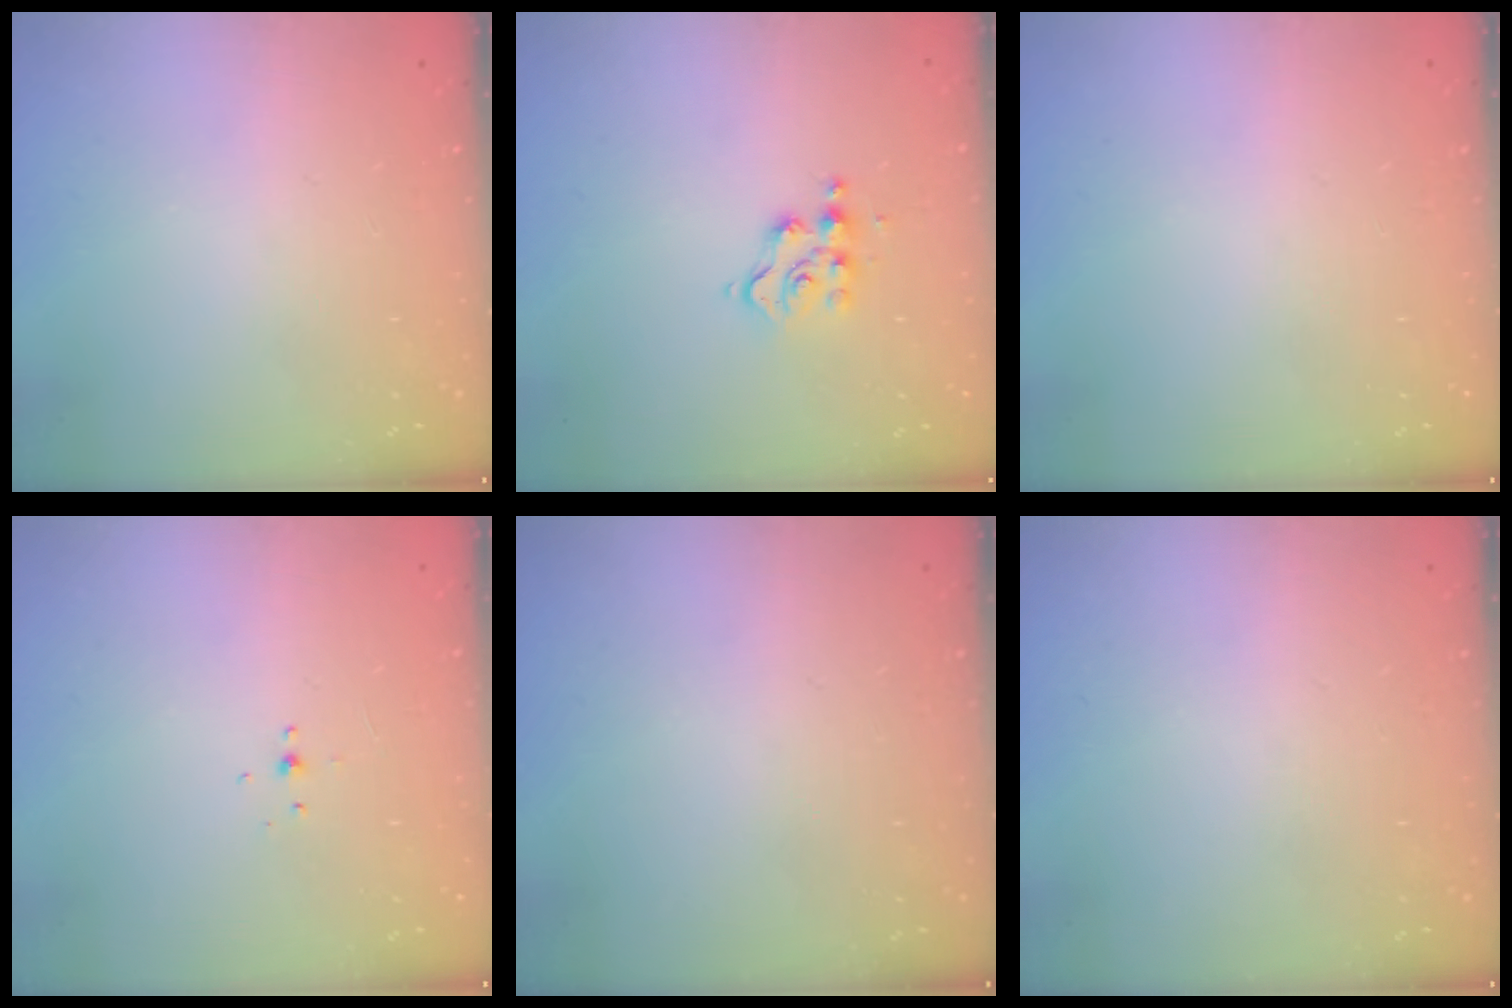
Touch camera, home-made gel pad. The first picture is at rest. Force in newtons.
{"total": 6.6, "press": 6.6, "slide": 0.3}
{"total": 0.0}
{"total": 2.4, "press": 2.3, "slide": 0.7}
{"total": 0.0}
{"total": 0.0}